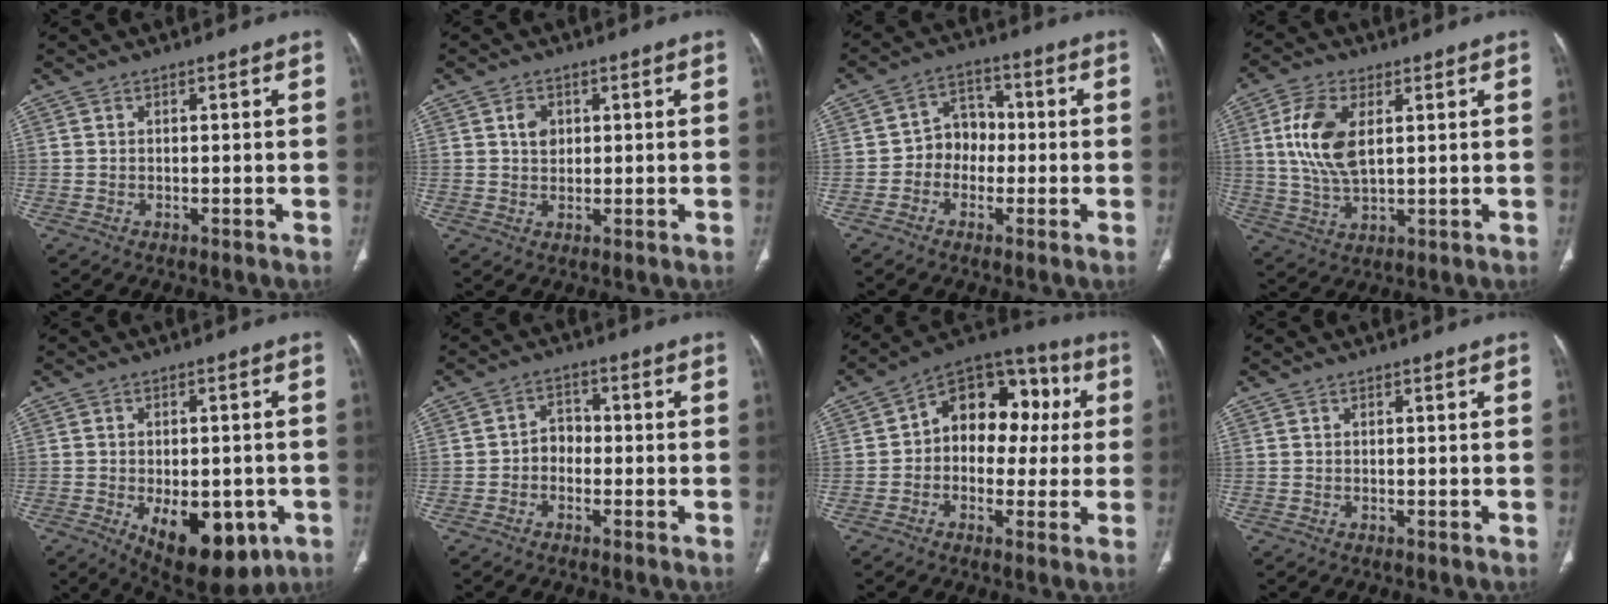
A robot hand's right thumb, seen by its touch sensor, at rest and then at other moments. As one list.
[{"total": 3.2, "force": [1.0, 2.5, 1.8], "torque": [-0.018, -0.003, 0.017]}, {"total": 6.5, "force": [-1.3, 5.5, 3.2], "torque": [-0.016, 0.028, -0.036]}, {"total": 10.8, "force": [2.6, 5.4, 8.9], "torque": [-0.189, -0.007, 0.053]}, {"total": 14.9, "force": [-5.2, 8.0, 11.4], "torque": [-0.149, 0.000, -0.055]}, {"total": 3.5, "force": [-1.1, 2.8, 1.8], "torque": [-0.011, 0.020, -0.028]}, {"total": 15.5, "force": [1.8, 10.9, 10.8], "torque": [-0.095, 0.045, 0.012]}, {"total": 0.0}]